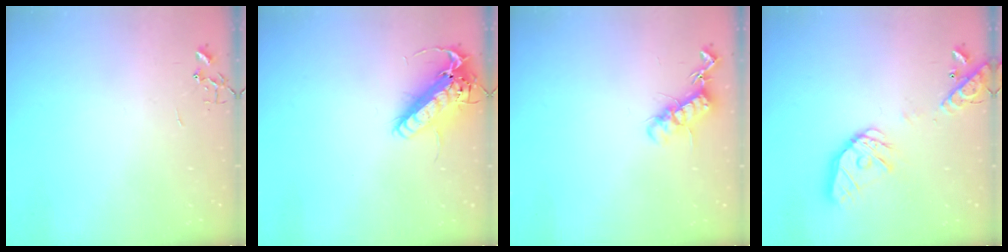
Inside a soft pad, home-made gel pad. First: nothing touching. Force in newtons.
{"total": 16.2, "press": 15.9, "slide": 3.2}
{"total": 12.5, "press": 12.5, "slide": 0.4}
{"total": 17.6, "press": 17.3, "slide": 2.8}